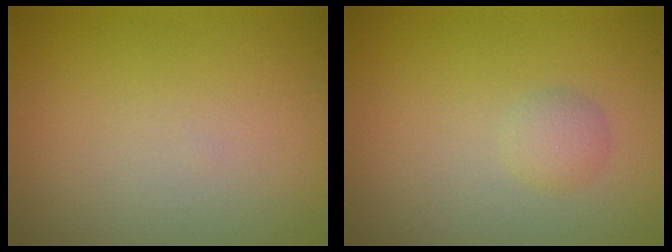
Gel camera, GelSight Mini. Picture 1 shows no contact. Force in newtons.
{"total": 1.2, "press": 1.2, "slide": 0.0}